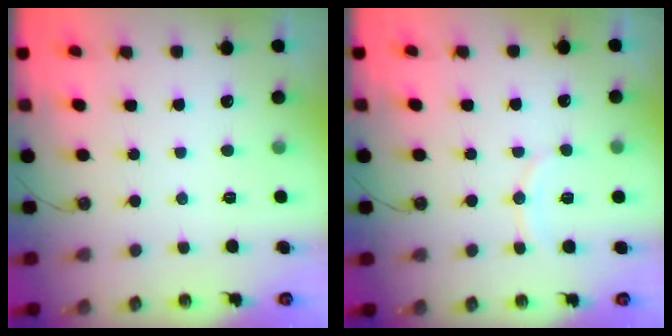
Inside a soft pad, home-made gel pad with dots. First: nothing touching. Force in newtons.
{"total": 6.5, "press": 6.5, "slide": 0.5}